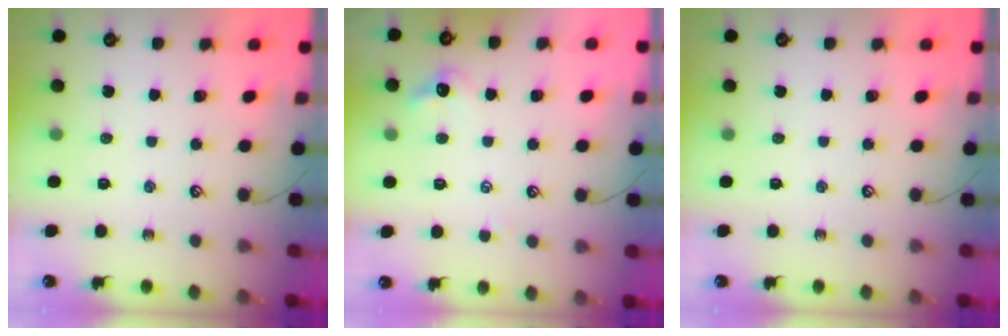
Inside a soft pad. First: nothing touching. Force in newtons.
{"total": 2.7, "press": 2.6, "slide": 0.7}
{"total": 0.0}